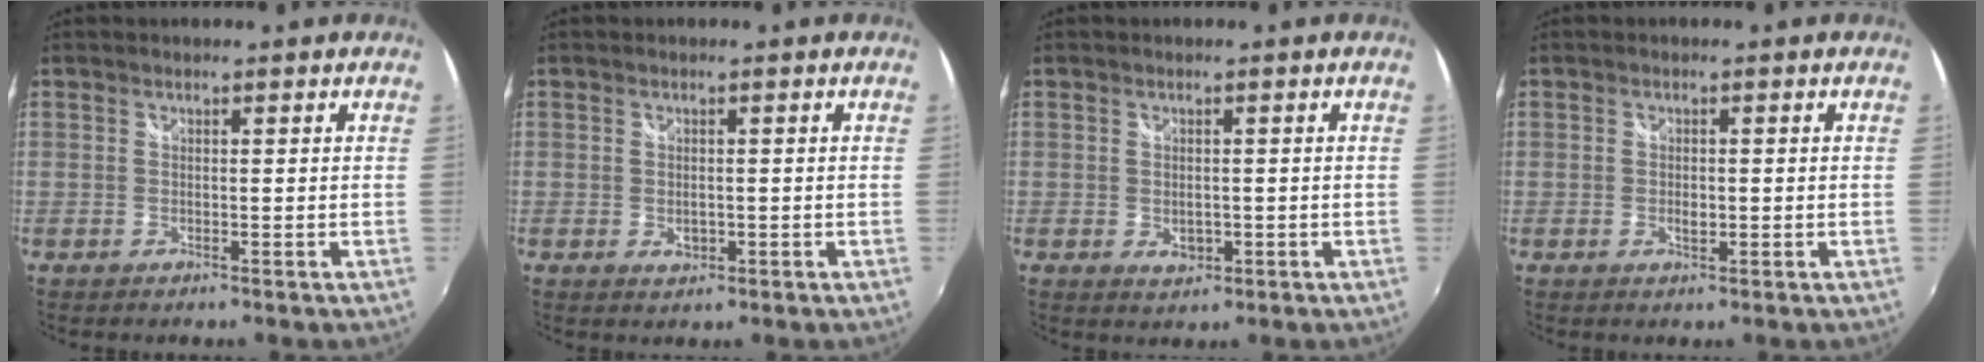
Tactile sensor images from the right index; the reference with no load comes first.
{"total": 2.2, "force": [-0.4, 1.7, 1.3], "torque": [-0.022, -0.002, -0.006]}
{"total": 3.0, "force": [-0.6, 2.2, 1.9], "torque": [-0.032, -0.005, -0.007]}
{"total": 1.7, "force": [-0.3, 1.0, 1.3], "torque": [-0.022, -0.001, -0.006]}